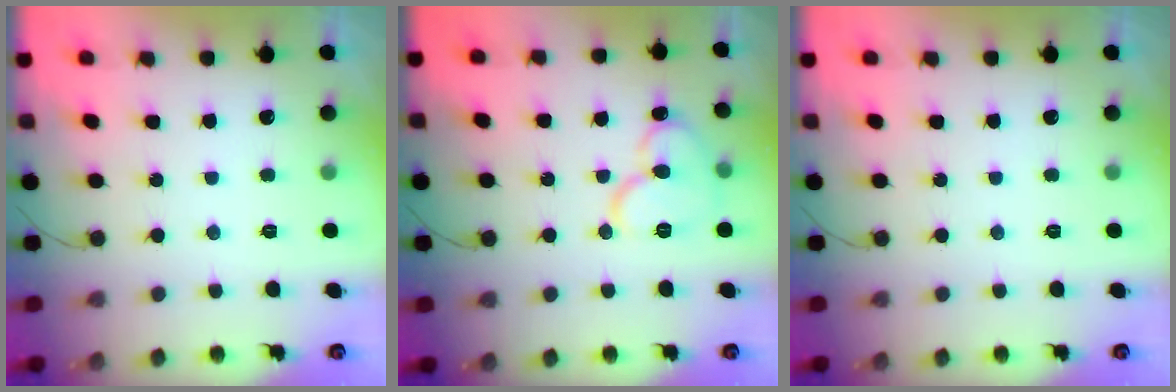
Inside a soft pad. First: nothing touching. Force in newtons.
{"total": 11.7, "press": 11.6, "slide": 1.5}
{"total": 0.0}